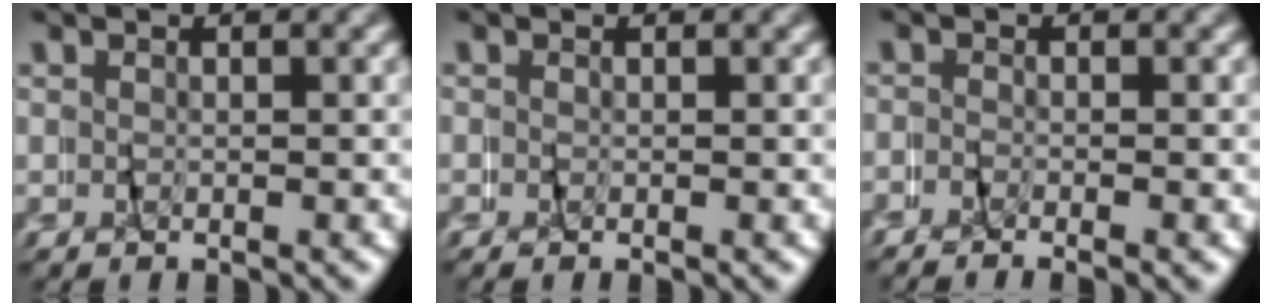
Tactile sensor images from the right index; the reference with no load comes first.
{"total": 0.6, "force": [-0.3, -0.4, -0.1], "torque": [0.004, -0.001, -0.008]}
{"total": 1.8, "force": [-1.7, -0.4, -0.1], "torque": [-0.003, 0.003, -0.036]}